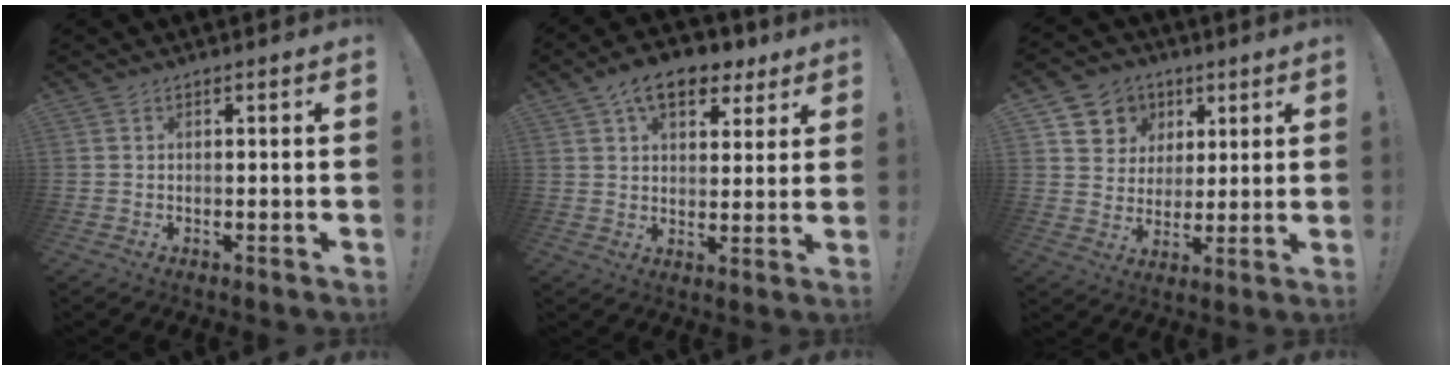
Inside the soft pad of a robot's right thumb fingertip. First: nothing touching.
{"total": 12.3, "force": [6.9, 7.2, 7.3], "torque": [-0.102, -0.030, 0.124]}
{"total": 9.0, "force": [3.6, 8.1, 1.6], "torque": [-0.021, -0.022, 0.075]}